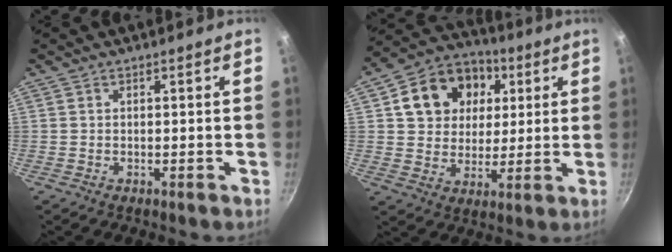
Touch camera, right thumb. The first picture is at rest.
{"total": 15.7, "force": [4.7, 12.8, 7.8], "torque": [-0.114, 0.011, 0.072]}